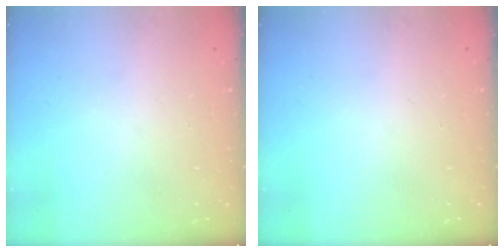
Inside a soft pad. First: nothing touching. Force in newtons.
{"total": 0.0}